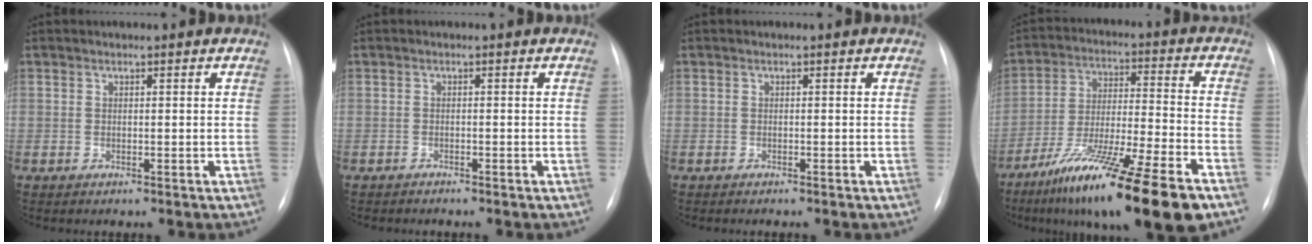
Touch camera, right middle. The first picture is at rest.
{"total": 0.7, "force": [-0.6, 0.2, -0.1], "torque": [-0.004, 0.001, -0.014]}
{"total": 0.8, "force": [-0.7, 0.1, 0.4], "torque": [-0.007, -0.002, -0.008]}
{"total": 20.5, "force": [-13.5, 1.2, 15.4], "torque": [-0.229, -0.036, -0.229]}